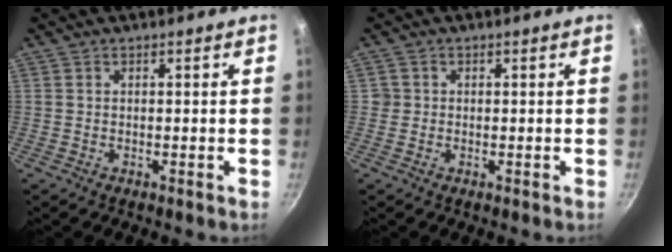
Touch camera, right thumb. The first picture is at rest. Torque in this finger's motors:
{"motor_torque": [0.23, 0.17, 0.32, 0.12, 0.00]}